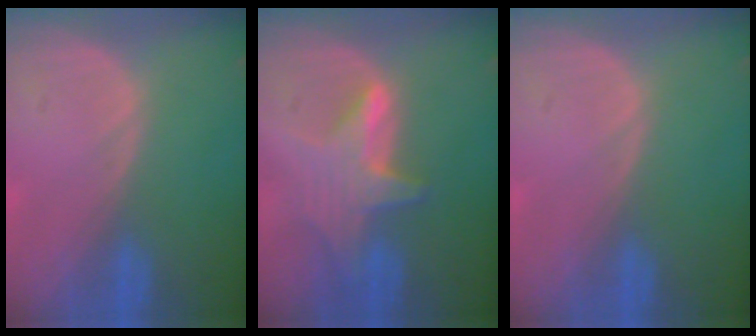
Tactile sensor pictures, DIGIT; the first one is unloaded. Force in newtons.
{"total": 6.8, "press": 6.4, "slide": 2.1}
{"total": 0.0}